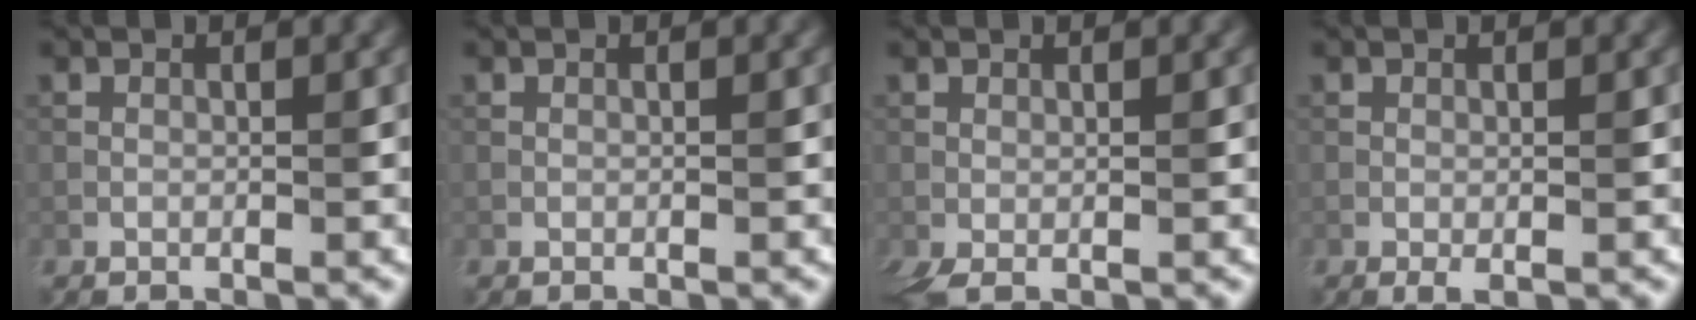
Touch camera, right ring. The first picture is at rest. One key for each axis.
{"total": 0.0}
{"total": 1.6, "fx": 0.1, "fy": 0.6, "fz": 1.5, "tx": -0.034, "ty": -0.001, "tz": 0.001}
{"total": 0.7, "fx": -0.1, "fy": 0.2, "fz": 0.7, "tx": -0.011, "ty": -0.003, "tz": 0.001}